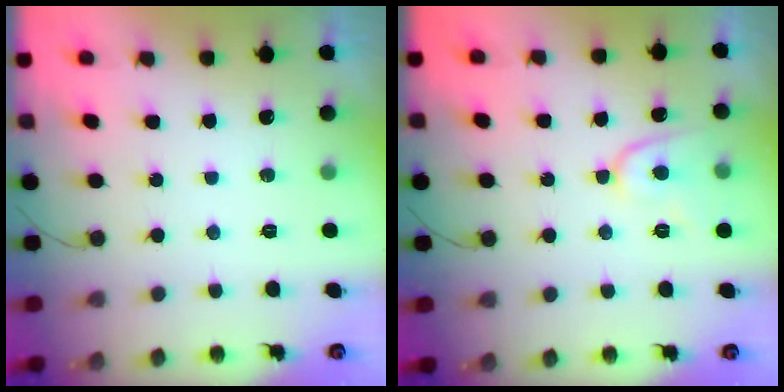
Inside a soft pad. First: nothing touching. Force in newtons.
{"total": 9.0, "press": 8.9, "slide": 0.9}